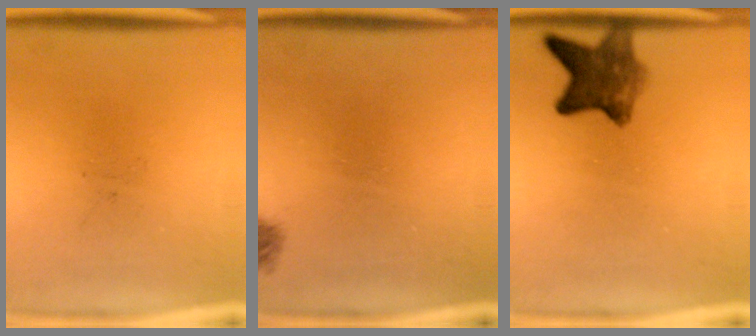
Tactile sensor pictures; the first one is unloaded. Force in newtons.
{"total": 1.0}
{"total": 6.8}